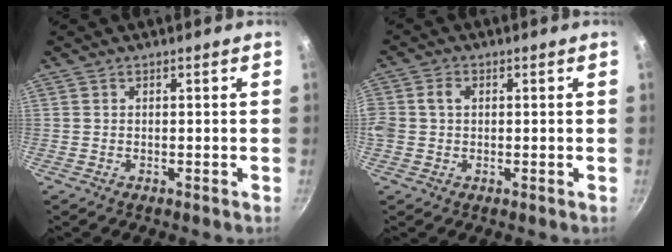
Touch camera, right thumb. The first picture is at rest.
{"total": 4.7, "force": [0.5, 3.6, 3.0], "torque": [-0.061, 0.013, 0.002]}